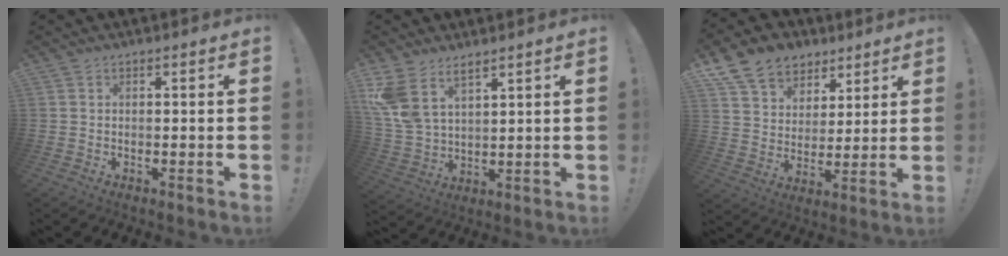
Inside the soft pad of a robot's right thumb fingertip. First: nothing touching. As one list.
[{"total": 10.8, "force": [7.0, 6.0, 5.6], "torque": [-0.122, -0.030, 0.141]}, {"total": 12.5, "force": [8.0, 9.0, 3.6], "torque": [-0.060, -0.052, 0.155]}]